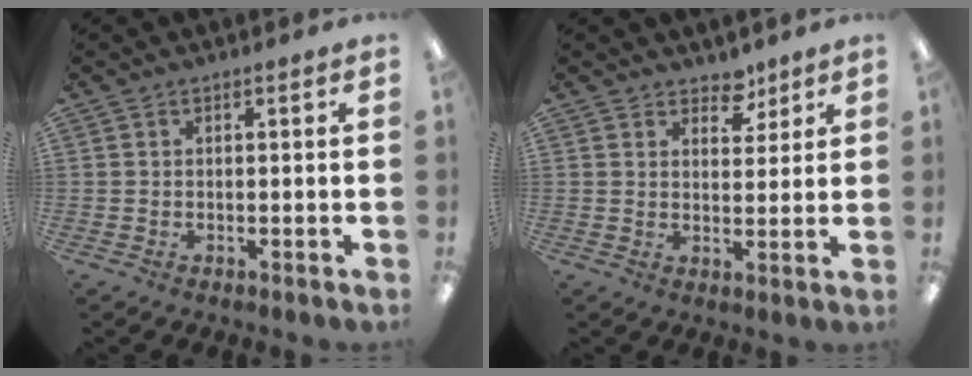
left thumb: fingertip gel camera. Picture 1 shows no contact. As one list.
[{"total": 5.2, "force": [4.0, 3.0, 1.3], "torque": [-0.006, -0.024, 0.068]}]